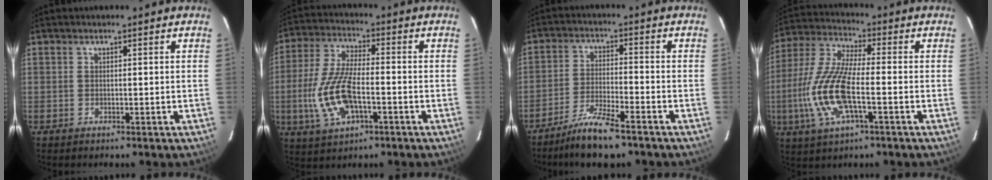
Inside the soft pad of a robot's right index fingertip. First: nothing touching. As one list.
[{"total": 12.7, "force": [-3.4, 5.3, 11.1], "torque": [-0.243, -0.002, -0.062]}, {"total": 8.7, "force": [-7.1, 1.2, 5.0], "torque": [-0.113, -0.008, -0.129]}, {"total": 14.4, "force": [-3.7, 4.2, 13.2], "torque": [-0.291, -0.004, -0.078]}]